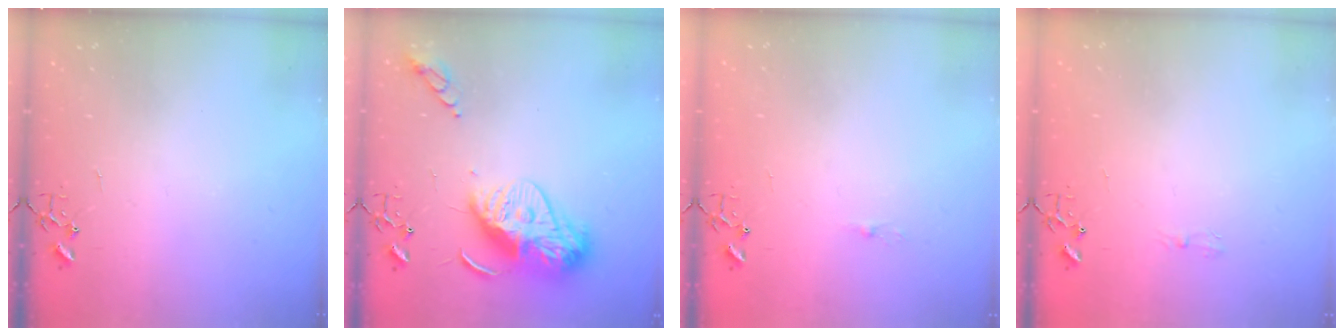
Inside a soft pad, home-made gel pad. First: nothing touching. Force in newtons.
{"total": 16.7, "press": 16.7, "slide": 0.8}
{"total": 3.6, "press": 3.6, "slide": 0.5}
{"total": 5.5, "press": 5.4, "slide": 0.6}